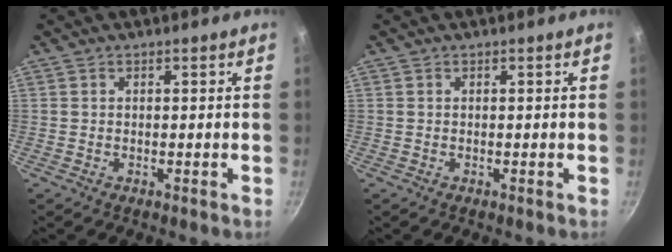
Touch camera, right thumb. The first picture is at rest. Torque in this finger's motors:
{"motor_torque": [0.00, 0.00, 0.01, -0.05, 0.00]}